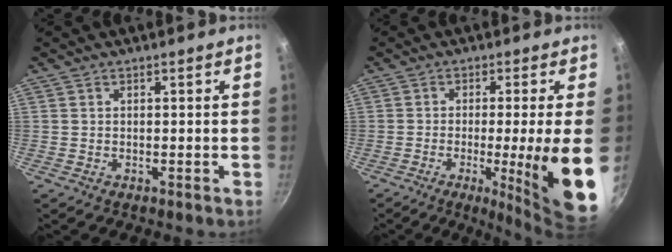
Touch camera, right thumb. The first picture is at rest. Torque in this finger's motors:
{"motor_torque": [2.42, 2.58, 1.72, -0.61, 0.15]}